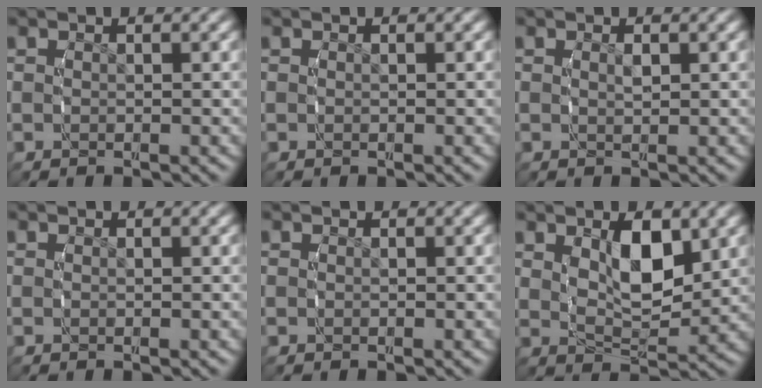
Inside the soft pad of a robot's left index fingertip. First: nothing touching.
{"total": 0.0}
{"total": 0.5, "force": [0.3, 0.1, 0.4], "torque": [-0.014, -0.003, 0.004]}
{"total": 0.0}
{"total": 0.0}
{"total": 4.4, "force": [1.6, 1.6, 3.7], "torque": [-0.058, -0.007, 0.032]}